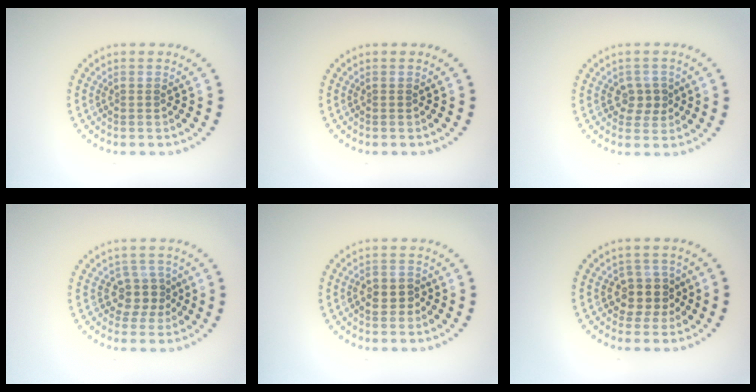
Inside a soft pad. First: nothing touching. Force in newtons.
{"total": 0.0}
{"total": 2.1, "press": 2.0, "slide": 0.7}
{"total": 2.5, "press": 2.0, "slide": 1.6}
{"total": 1.7, "press": 1.6, "slide": 0.5}
{"total": 2.9, "press": 2.6, "slide": 1.3}